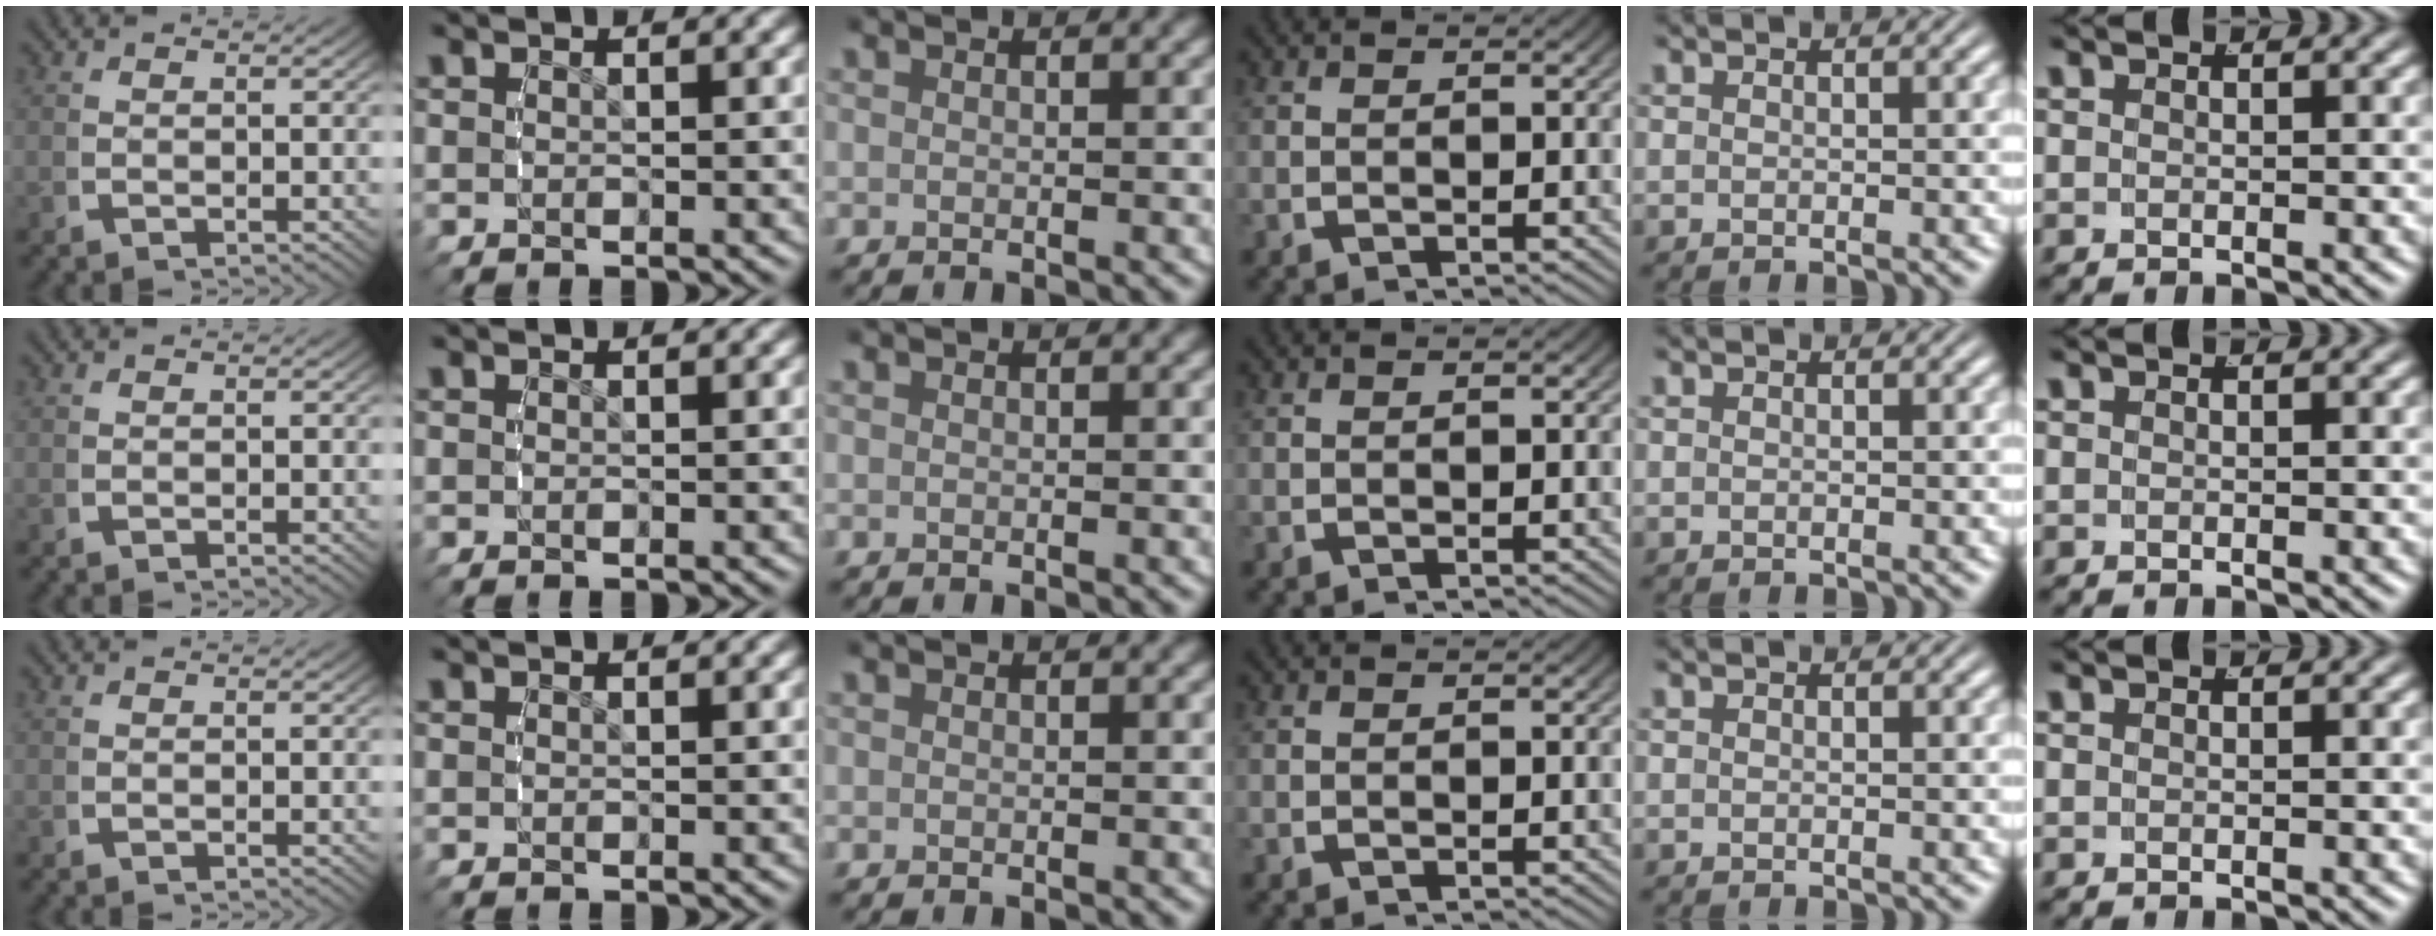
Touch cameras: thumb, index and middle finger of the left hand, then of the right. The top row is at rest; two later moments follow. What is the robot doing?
{"motion": "reach", "object": "button"}